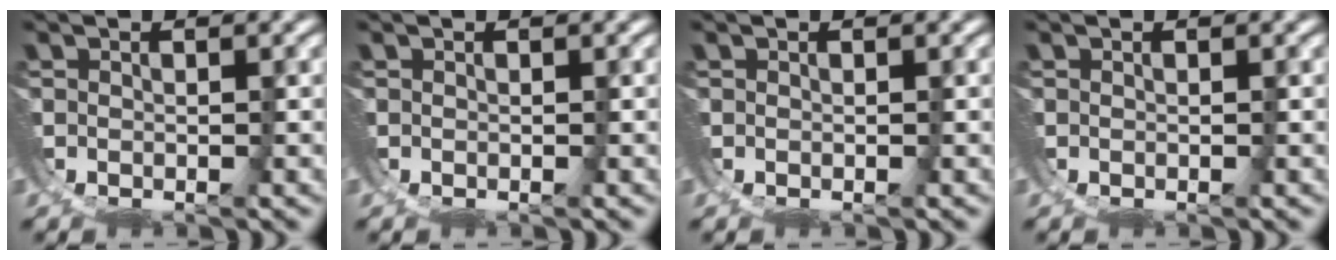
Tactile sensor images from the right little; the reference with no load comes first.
{"total": 0.0}
{"total": 0.0}
{"total": 0.0}